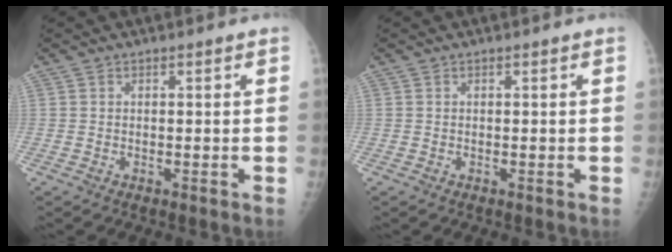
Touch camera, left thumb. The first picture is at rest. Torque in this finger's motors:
{"motor_torque": [-0.02, 0.02, -0.03, 0.00, 0.00]}